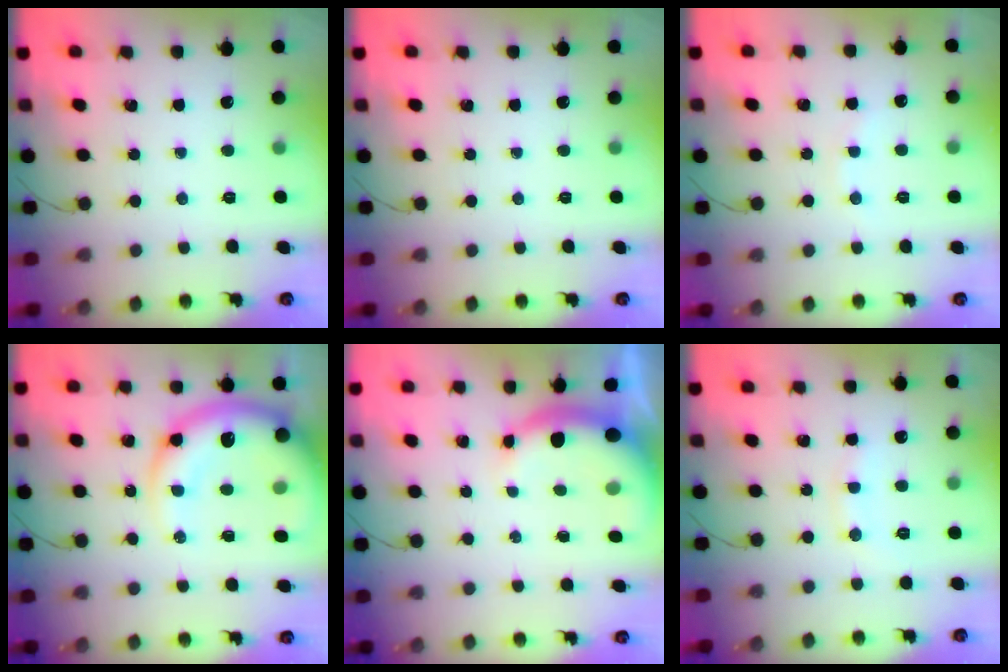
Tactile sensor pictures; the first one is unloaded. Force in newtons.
{"total": 0.0}
{"total": 4.4, "press": 4.2, "slide": 1.1}
{"total": 16.0, "press": 15.6, "slide": 3.6}
{"total": 5.0, "press": 4.9, "slide": 1.0}
{"total": 8.3, "press": 8.2, "slide": 1.1}